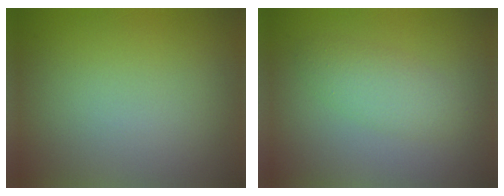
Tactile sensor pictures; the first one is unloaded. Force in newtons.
{"total": 2.4, "press": 2.4, "slide": 0.2}